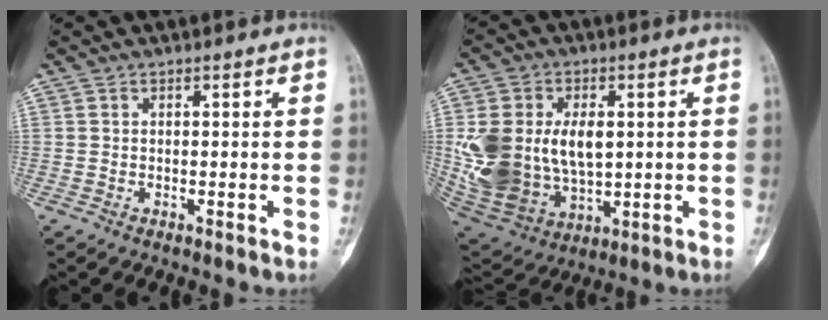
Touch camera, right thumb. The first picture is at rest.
{"total": 20.7, "force": [1.5, 13.6, 15.5], "torque": [-0.310, -0.012, 0.053]}